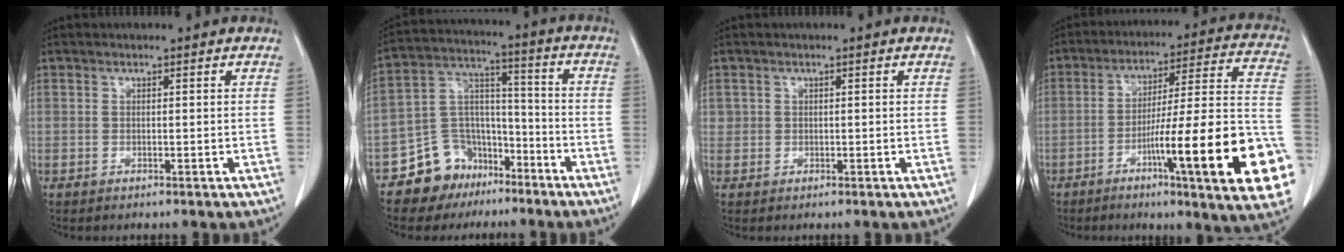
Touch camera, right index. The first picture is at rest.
{"total": 10.7, "force": [-7.3, 7.6, 2.1], "torque": [-0.043, 0.058, -0.123]}
{"total": 0.9, "force": [0.2, 0.9, 0.1], "torque": [0.009, 0.003, 0.001]}
{"total": 24.1, "force": [-8.6, 1.2, 22.5], "torque": [-0.245, 0.002, -0.123]}